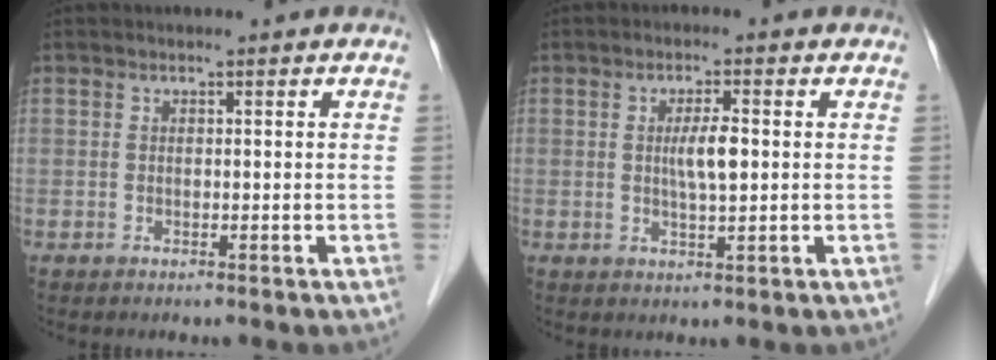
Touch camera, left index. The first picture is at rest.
{"total": 3.6, "force": [0.3, 0.5, 3.6], "torque": [-0.063, -0.001, 0.005]}